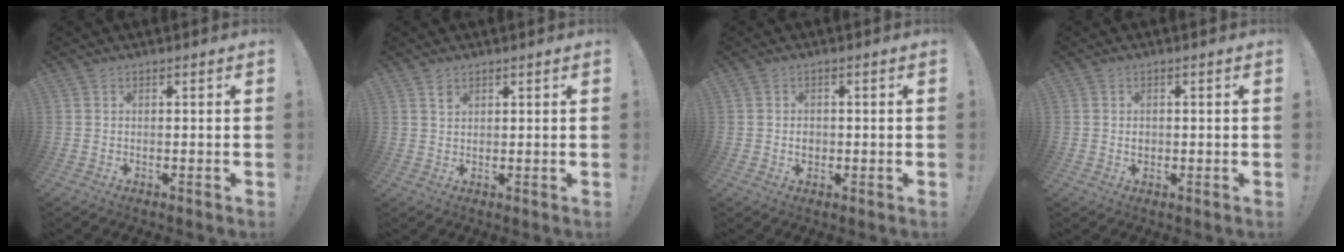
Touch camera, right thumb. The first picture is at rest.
{"total": 1.9, "force": [1.4, 1.1, 0.7], "torque": [0.001, -0.009, 0.022]}
{"total": 2.3, "force": [-0.6, 1.9, 1.1], "torque": [-0.010, 0.000, -0.012]}
{"total": 1.6, "force": [-0.2, 1.4, 0.6], "torque": [-0.004, 0.001, -0.007]}